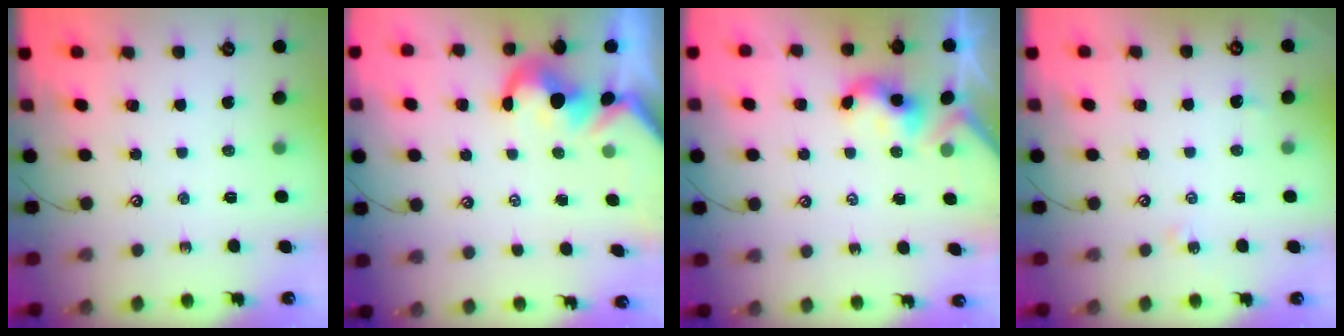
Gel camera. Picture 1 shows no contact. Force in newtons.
{"total": 3.1, "press": 2.9, "slide": 1.0}
{"total": 2.6, "press": 2.6, "slide": 0.3}
{"total": 3.0, "press": 2.9, "slide": 0.5}